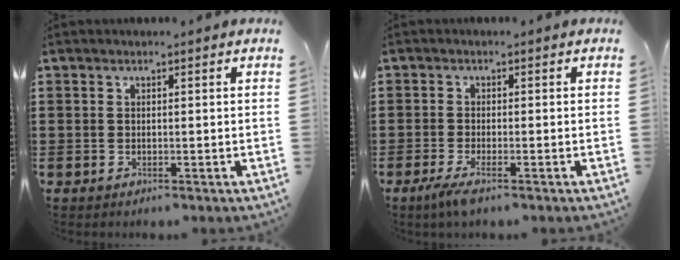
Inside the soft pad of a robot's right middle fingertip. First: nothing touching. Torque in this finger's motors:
{"motor_torque": [1.20, 0.36, 0.15, 0.11]}